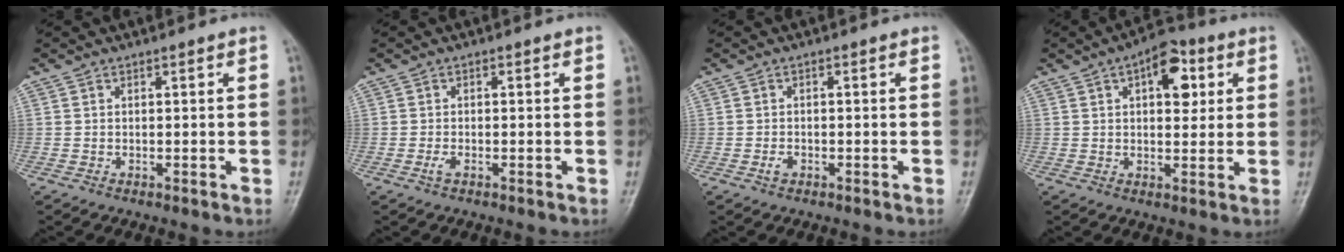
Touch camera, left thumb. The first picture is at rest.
{"total": 1.3, "force": [-0.6, 0.5, 1.0], "torque": [-0.025, 0.000, -0.012]}
{"total": 1.5, "force": [-0.7, 1.0, 0.9], "torque": [-0.015, 0.004, -0.014]}
{"total": 9.0, "force": [3.3, 4.8, 6.9], "torque": [-0.064, 0.000, 0.038]}